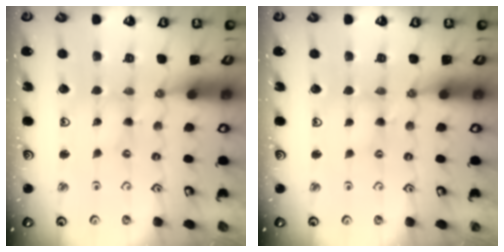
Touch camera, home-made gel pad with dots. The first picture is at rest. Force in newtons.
{"total": 2.2, "press": 2.2, "slide": 0.3}